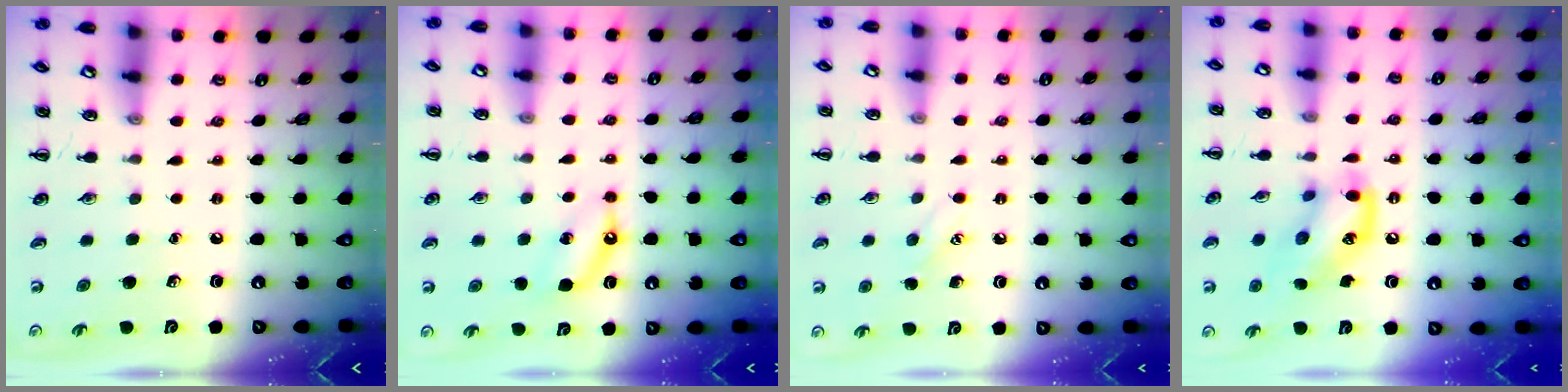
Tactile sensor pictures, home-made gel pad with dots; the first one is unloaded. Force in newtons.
{"total": 5.7, "press": 5.4, "slide": 1.6}
{"total": 6.5, "press": 6.4, "slide": 1.2}
{"total": 13.0, "press": 12.9, "slide": 1.0}